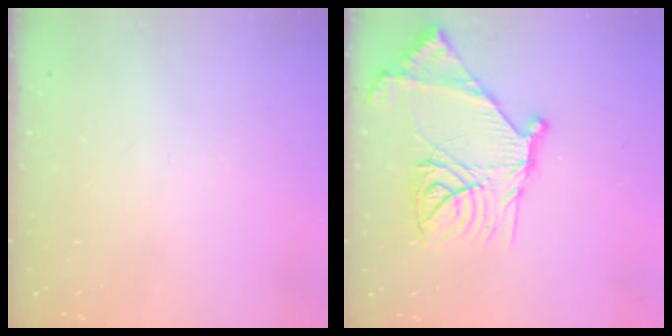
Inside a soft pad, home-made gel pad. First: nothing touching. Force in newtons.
{"total": 22.5, "press": 22.4, "slide": 2.2}